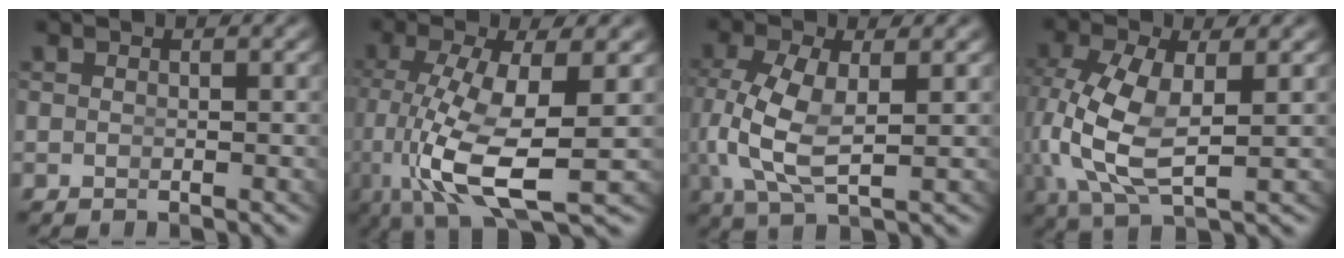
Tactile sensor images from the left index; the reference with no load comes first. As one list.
[{"total": 8.2, "force": [-1.3, 3.0, 7.5], "torque": [-0.160, -0.042, 0.006]}, {"total": 6.0, "force": [-0.1, 3.3, 5.0], "torque": [-0.132, -0.033, 0.019]}, {"total": 6.8, "force": [0.4, 4.0, 5.5], "torque": [-0.145, -0.033, 0.026]}]